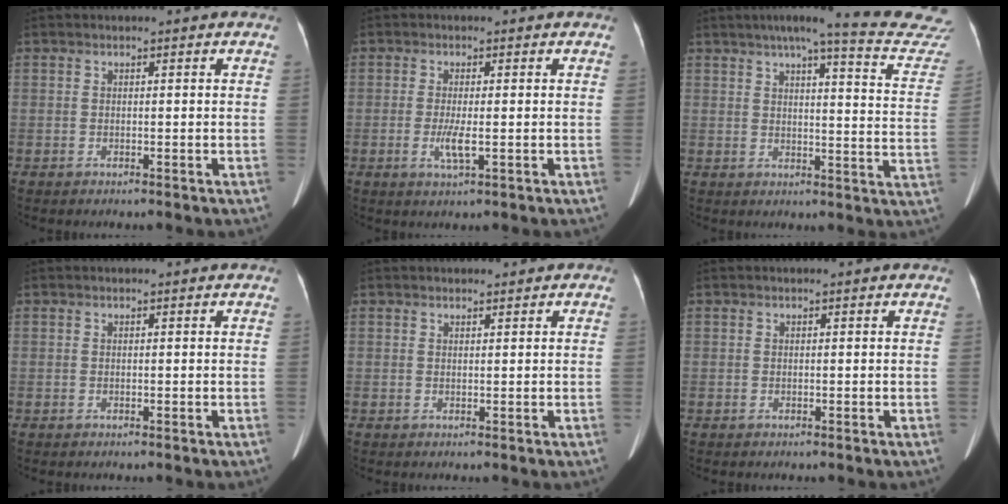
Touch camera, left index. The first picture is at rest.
{"total": 2.9, "force": [-0.5, 0.4, 2.9], "torque": [-0.059, -0.005, -0.007]}
{"total": 21.6, "force": [19.7, 0.7, 9.0], "torque": [-0.113, -0.063, 0.219]}
{"total": 0.0}
{"total": 1.0, "force": [0.9, 0.4, 0.3], "torque": [-0.008, 0.006, 0.013]}
{"total": 0.0}